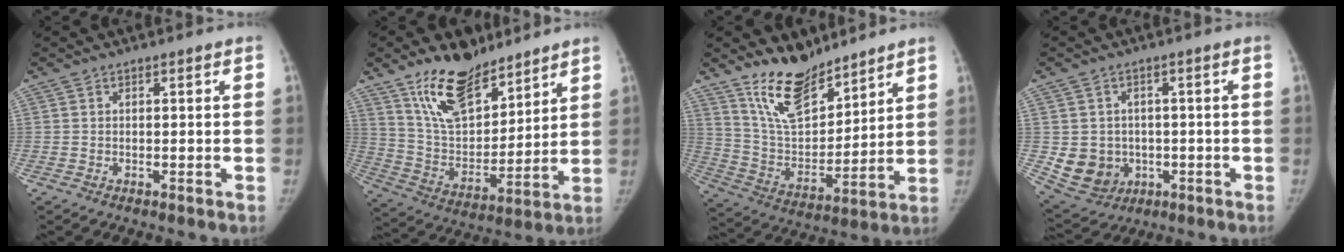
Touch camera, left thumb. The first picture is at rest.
{"total": 17.3, "force": [12.3, 8.1, 9.0], "torque": [-0.112, -0.074, 0.229]}
{"total": 14.9, "force": [11.7, 6.2, 6.7], "torque": [-0.081, -0.080, 0.225]}
{"total": 8.6, "force": [-0.9, 7.9, 3.3], "torque": [-0.034, 0.004, 0.007]}